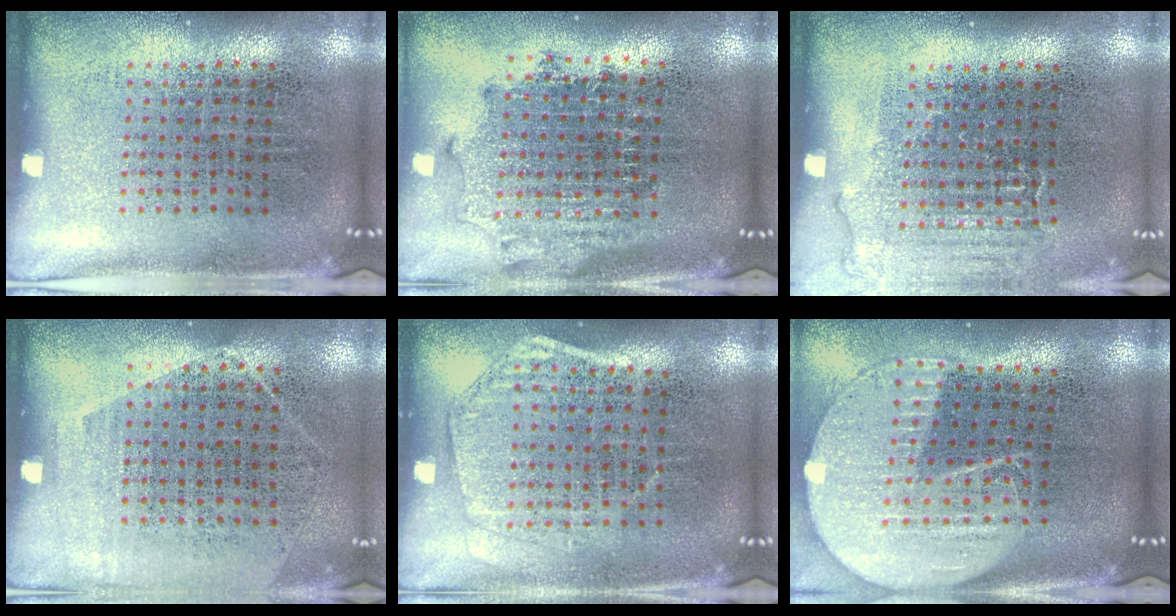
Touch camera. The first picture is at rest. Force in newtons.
{"total": 1.8, "press": 1.5, "slide": 1.1}
{"total": 1.1, "press": 1.1, "slide": 0.2}
{"total": 1.3, "press": 1.0, "slide": 0.7}
{"total": 1.5, "press": 1.4, "slide": 0.5}
{"total": 2.1, "press": 1.8, "slide": 1.1}